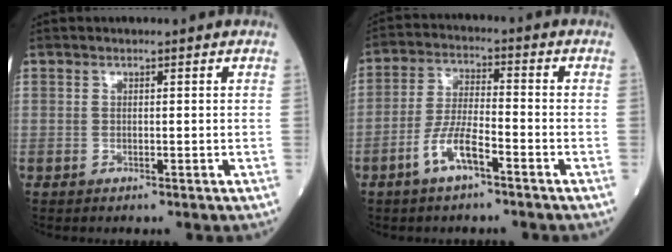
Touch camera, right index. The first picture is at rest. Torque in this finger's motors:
{"motor_torque": [0.24, -0.17, 0.16, 0.09]}